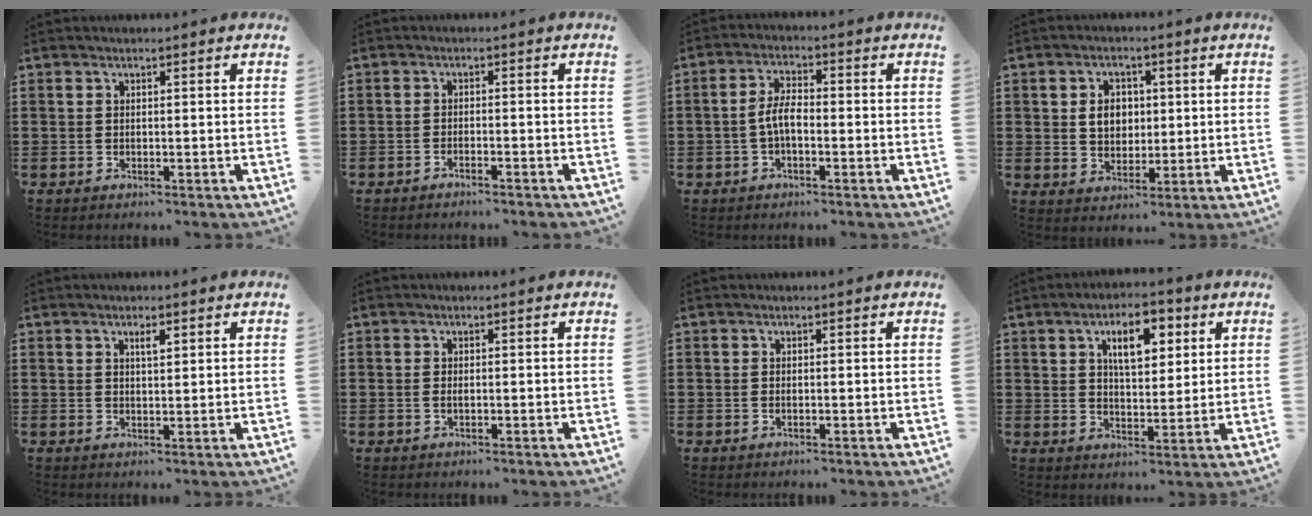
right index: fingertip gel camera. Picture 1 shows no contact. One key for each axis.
{"total": 1.5, "fx": -1.4, "fy": 0.0, "fz": 0.2, "tx": -0.008, "ty": 0.000, "tz": -0.029}
{"total": 4.6, "fx": -1.0, "fy": 1.9, "fz": 4.0, "tx": -0.101, "ty": -0.002, "tz": -0.028}
{"total": 4.6, "fx": 0.6, "fy": 3.7, "fz": 2.7, "tx": -0.057, "ty": 0.011, "tz": 0.005}
{"total": 1.6, "fx": 0.8, "fy": 0.4, "fz": 1.3, "tx": -0.019, "ty": 0.000, "tz": 0.010}
{"total": 0.7, "fx": 0.0, "fy": 0.2, "fz": 0.6, "tx": -0.012, "ty": 0.000, "tz": -0.001}
{"total": 0.0}
{"total": 7.4, "fx": 3.3, "fy": 3.0, "fz": 5.8, "tx": -0.101, "ty": 0.003, "tz": 0.051}